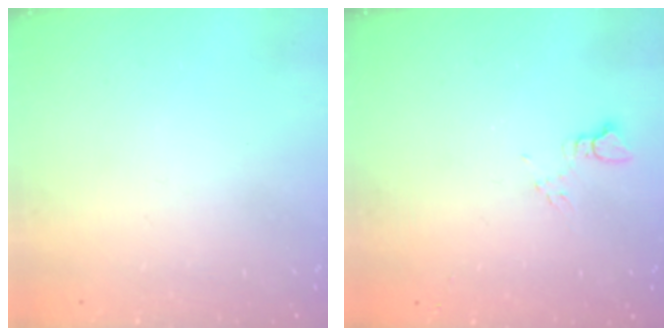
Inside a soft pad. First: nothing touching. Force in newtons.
{"total": 4.6, "press": 4.6, "slide": 0.6}